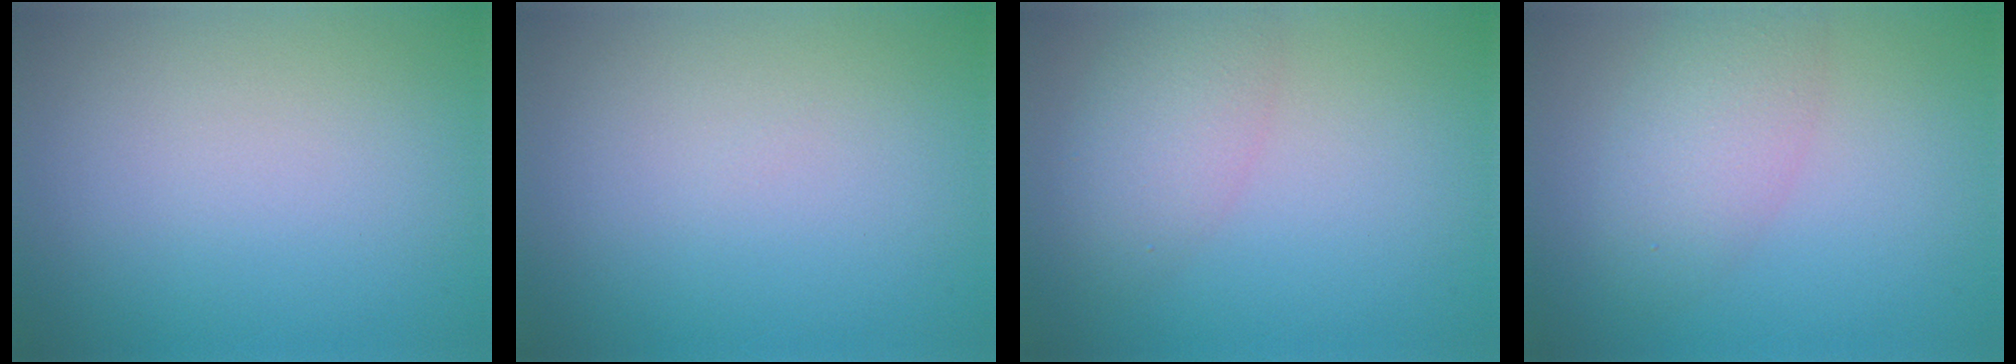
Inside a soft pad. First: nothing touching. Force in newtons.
{"total": 0.0}
{"total": 3.3, "press": 3.3, "slide": 0.2}
{"total": 3.7, "press": 3.7, "slide": 0.1}